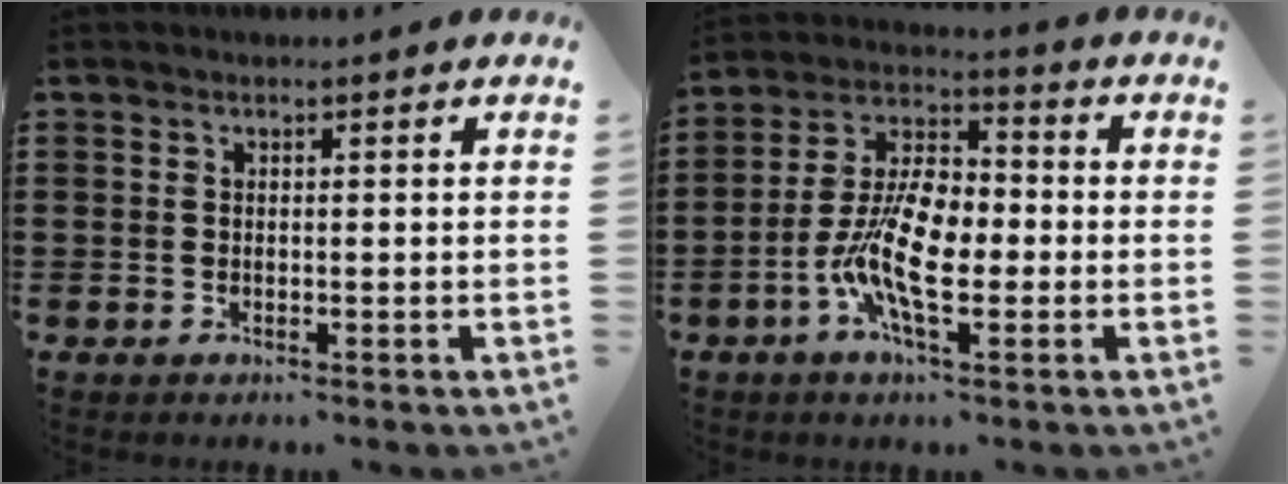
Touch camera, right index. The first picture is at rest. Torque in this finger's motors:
{"motor_torque": [2.14, 0.00, 0.57, 0.21]}